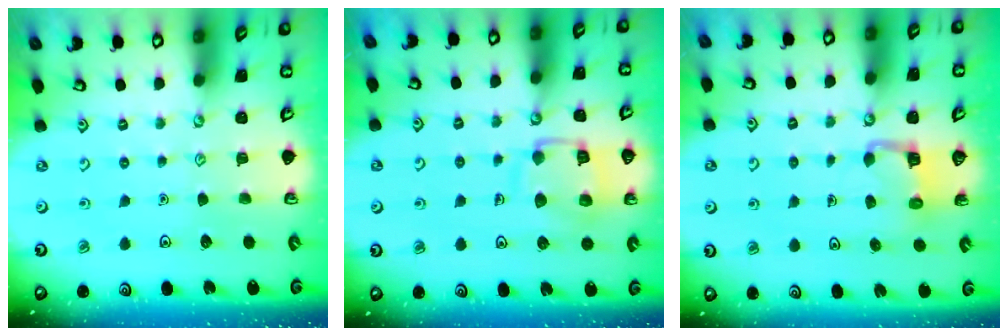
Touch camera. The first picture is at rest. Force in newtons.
{"total": 13.0, "press": 13.0, "slide": 1.4}
{"total": 4.2, "press": 4.2, "slide": 0.3}